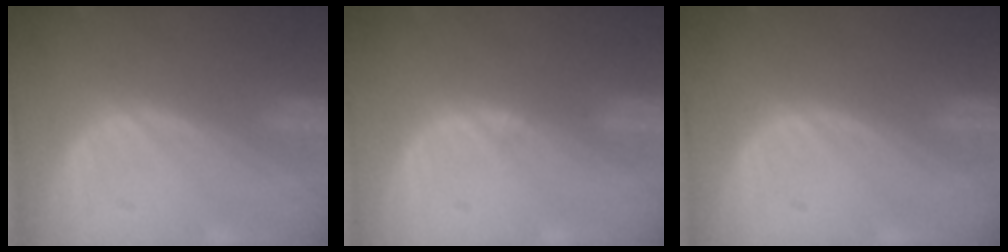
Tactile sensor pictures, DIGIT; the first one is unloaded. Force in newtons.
{"total": 0.9, "press": 0.5, "slide": 0.7}
{"total": 0.0}